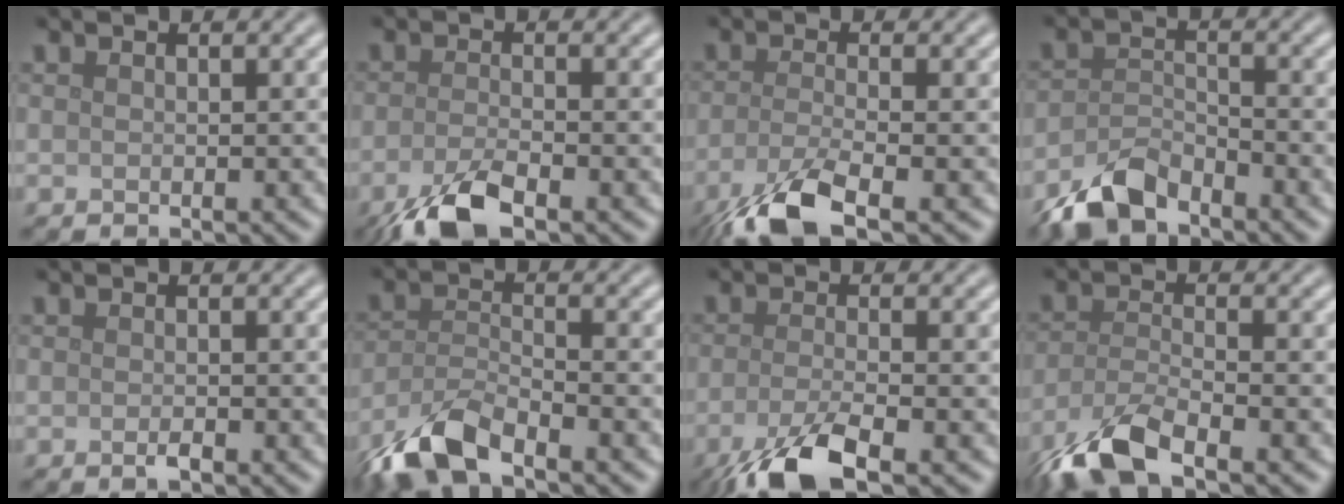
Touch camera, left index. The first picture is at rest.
{"total": 4.9, "force": [-3.0, 1.5, 3.6], "torque": [-0.074, -0.008, -0.064]}
{"total": 6.4, "force": [-3.7, 1.9, 4.9], "torque": [-0.094, -0.012, -0.082]}
{"total": 4.4, "force": [-3.6, 1.7, 2.0], "torque": [-0.035, -0.001, -0.079]}
{"total": 0.7, "force": [-0.4, 0.2, 0.6], "torque": [-0.013, -0.001, -0.007]}
{"total": 6.2, "force": [-4.6, 2.0, 3.6], "torque": [-0.073, -0.006, -0.098]}
{"total": 6.0, "force": [-3.3, 1.6, 4.7], "torque": [-0.087, -0.008, -0.071]}
{"total": 6.6, "force": [-4.5, 2.1, 4.4], "torque": [-0.093, -0.013, -0.095]}